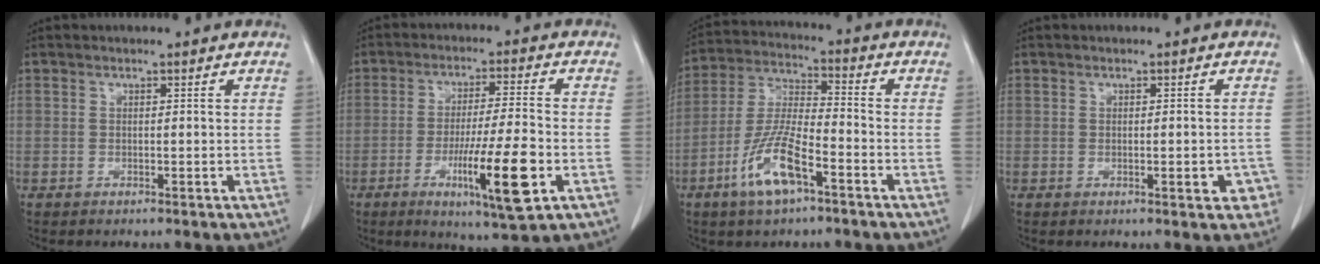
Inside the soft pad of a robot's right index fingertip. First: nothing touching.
{"total": 12.8, "force": [-4.5, 0.4, 11.9], "torque": [-0.204, -0.025, -0.073]}
{"total": 11.3, "force": [-5.5, 4.1, 8.9], "torque": [-0.193, 0.002, -0.101]}
{"total": 3.2, "force": [-1.1, 1.0, 2.8], "torque": [-0.032, 0.002, -0.009]}